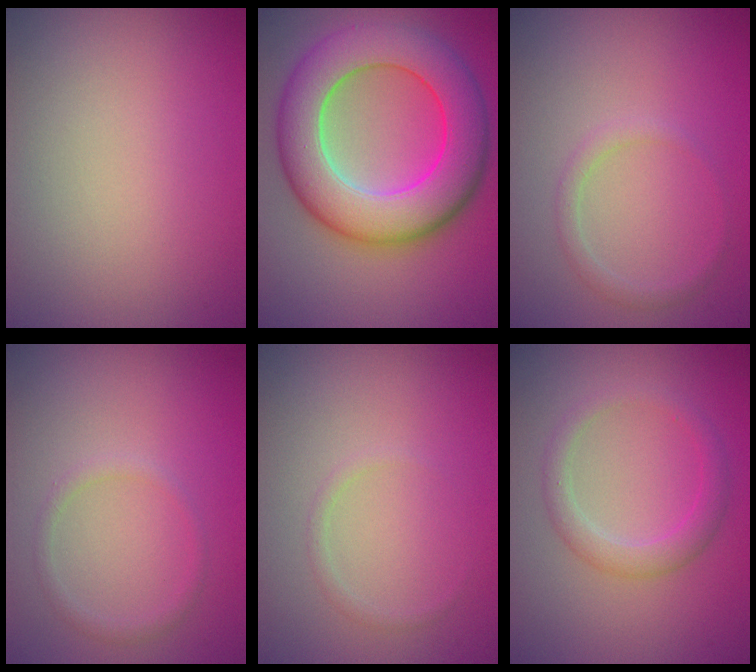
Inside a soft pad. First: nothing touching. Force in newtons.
{"total": 10.6, "press": 10.6, "slide": 0.1}
{"total": 1.3, "press": 1.3, "slide": 0.1}
{"total": 1.1, "press": 1.1, "slide": 0.0}
{"total": 0.7, "press": 0.7, "slide": 0.0}
{"total": 2.3, "press": 2.3, "slide": 0.1}